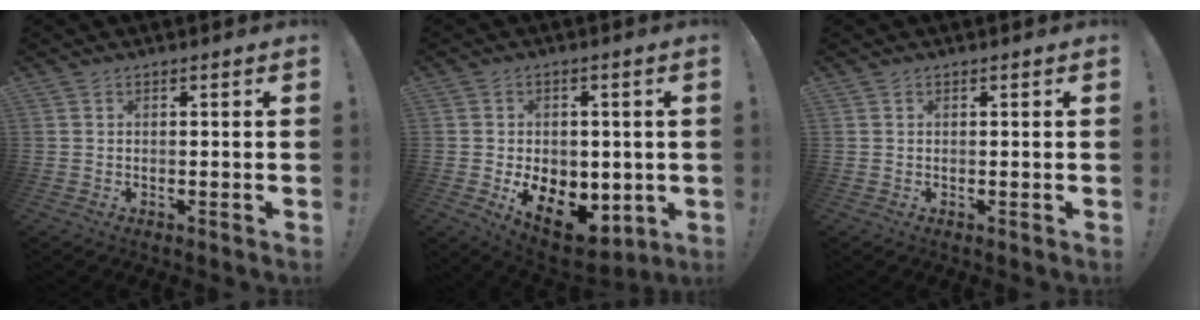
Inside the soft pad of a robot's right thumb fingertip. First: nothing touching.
{"total": 11.7, "force": [-2.2, 8.8, 7.3], "torque": [-0.087, 0.004, -0.028]}
{"total": 0.0}